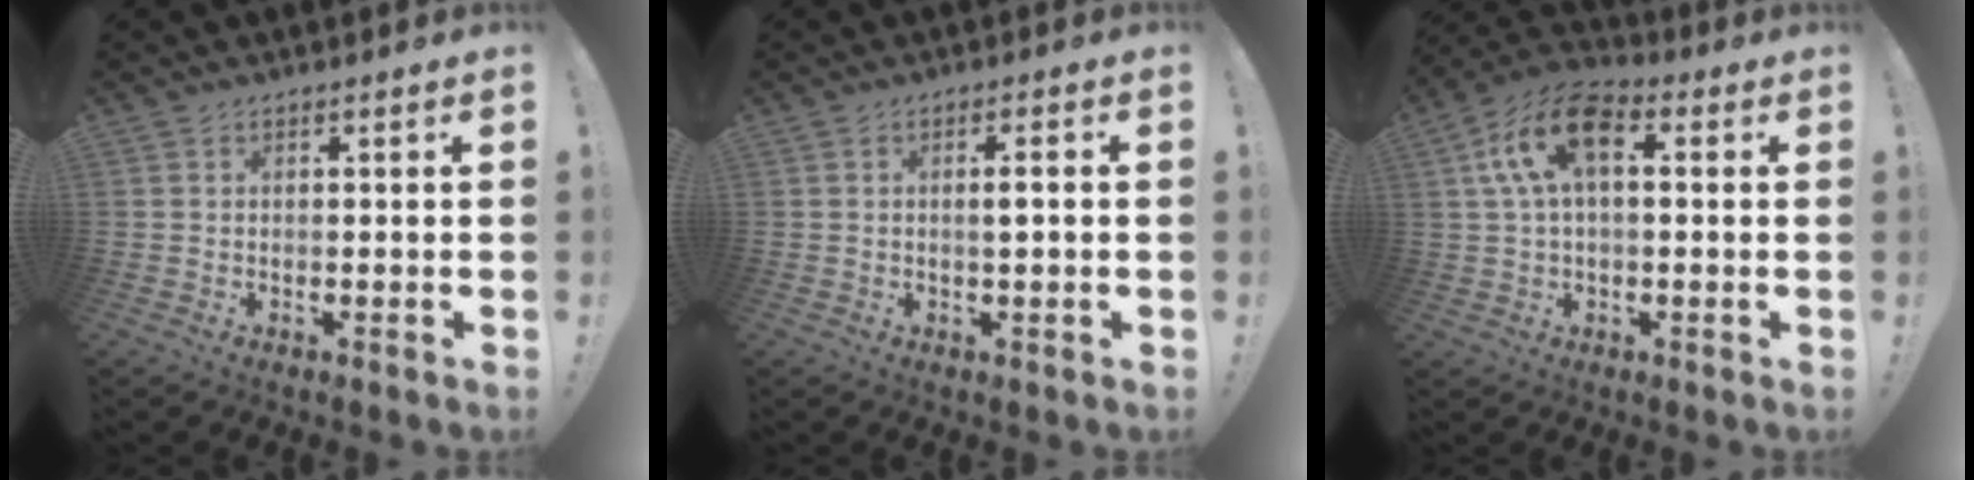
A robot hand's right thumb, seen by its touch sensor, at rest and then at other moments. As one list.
[{"total": 2.3, "force": [0.3, 0.0, 2.3], "torque": [-0.029, -0.004, -0.001]}, {"total": 14.0, "force": [3.7, 7.8, 11.0], "torque": [-0.215, 0.007, 0.069]}]